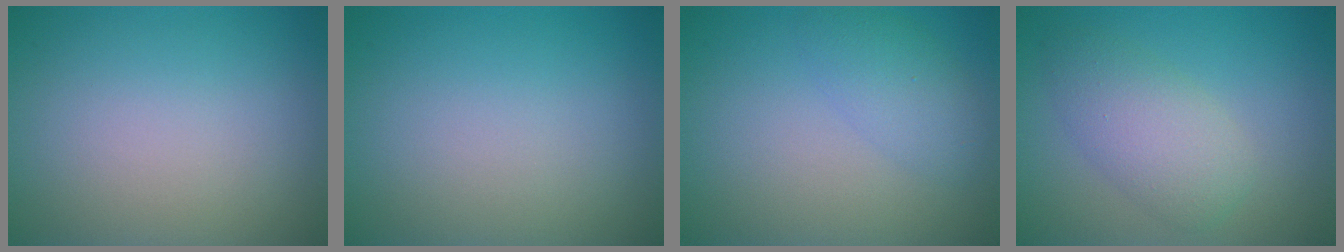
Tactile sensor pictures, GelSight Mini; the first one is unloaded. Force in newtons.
{"total": 0.0}
{"total": 2.5, "press": 2.5, "slide": 0.1}
{"total": 4.0, "press": 4.0, "slide": 0.0}